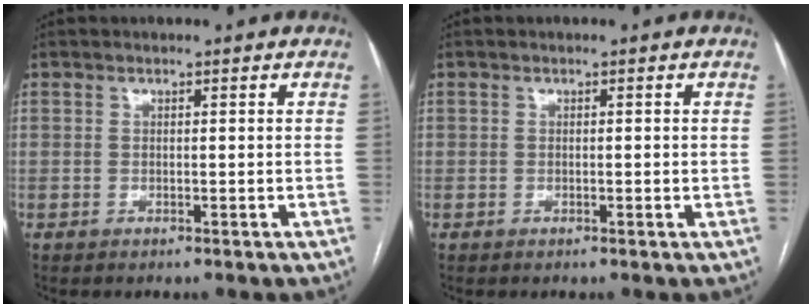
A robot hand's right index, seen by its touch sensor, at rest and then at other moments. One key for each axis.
{"total": 0.8, "fx": 0.0, "fy": 0.2, "fz": 0.8, "tx": -0.011, "ty": 0.002, "tz": 0.001}